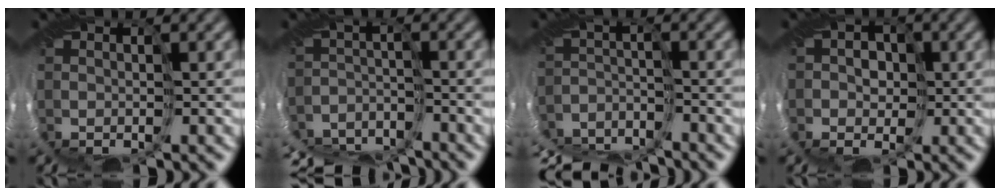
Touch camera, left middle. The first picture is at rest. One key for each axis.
{"total": 9.6, "fx": -9.0, "fy": 2.9, "fz": 1.4, "tx": -0.011, "ty": -0.007, "tz": -0.141}
{"total": 9.8, "fx": -9.4, "fy": 2.5, "fz": 1.3, "tx": -0.014, "ty": -0.012, "tz": -0.154}
{"total": 3.2, "fx": 0.3, "fy": 2.9, "fz": 1.3, "tx": -0.014, "ty": 0.009, "tz": 0.000}